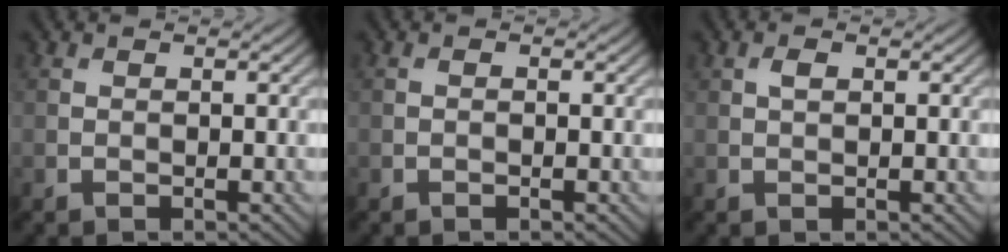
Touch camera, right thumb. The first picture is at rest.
{"total": 0.6, "force": [-0.2, 0.2, 0.5], "torque": [-0.011, -0.001, -0.005]}
{"total": 1.1, "force": [0.3, 0.5, 0.9], "torque": [-0.017, 0.002, 0.005]}